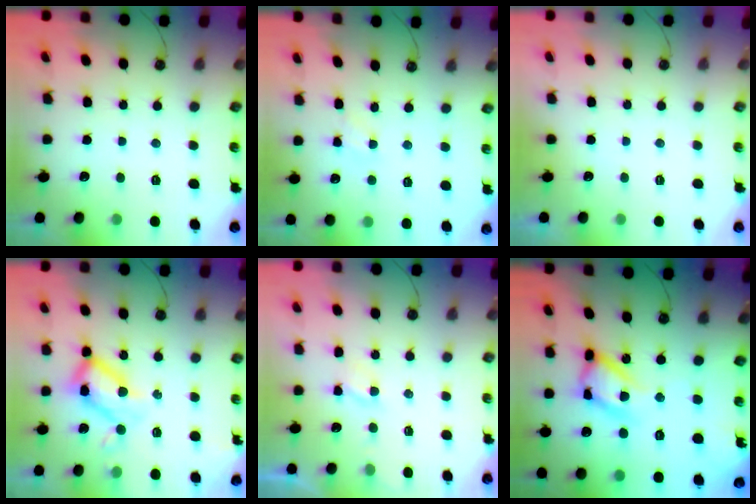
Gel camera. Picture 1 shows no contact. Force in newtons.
{"total": 1.6, "press": 1.6, "slide": 0.3}
{"total": 0.0}
{"total": 14.0, "press": 13.9, "slide": 1.1}
{"total": 2.8, "press": 2.7, "slide": 0.4}
{"total": 16.7, "press": 16.5, "slide": 2.3}